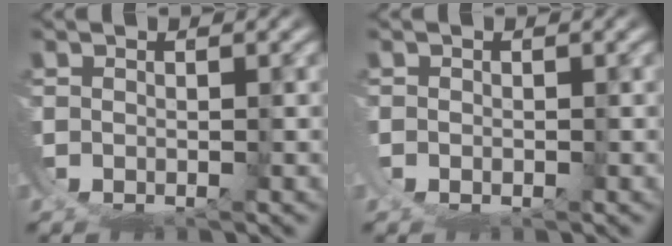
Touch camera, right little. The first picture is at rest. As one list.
[{"total": 0.7, "force": [0.3, -0.1, -0.6], "torque": [0.009, -0.003, 0.005]}]